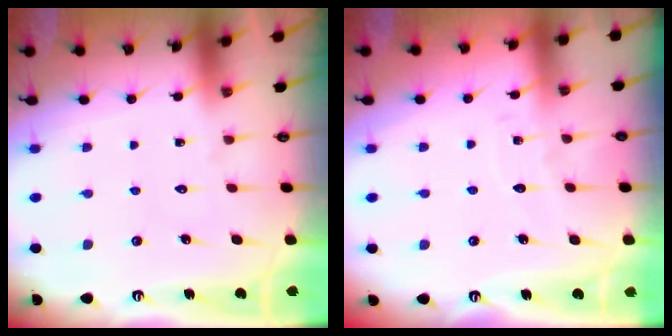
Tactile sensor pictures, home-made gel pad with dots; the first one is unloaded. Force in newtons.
{"total": 2.2, "press": 2.2, "slide": 0.2}